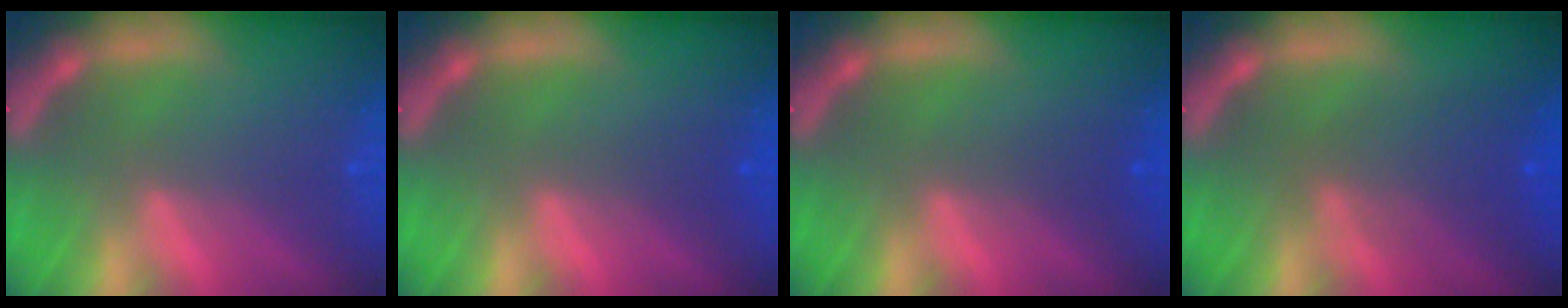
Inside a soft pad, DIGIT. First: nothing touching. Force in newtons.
{"total": 0.9}
{"total": 0.9}
{"total": 4.1}